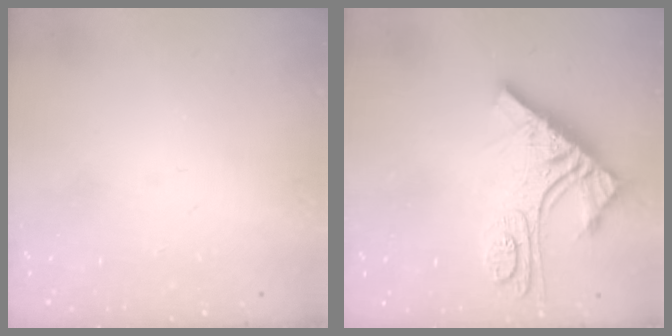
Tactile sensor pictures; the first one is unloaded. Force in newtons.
{"total": 11.5, "press": 11.4, "slide": 1.0}